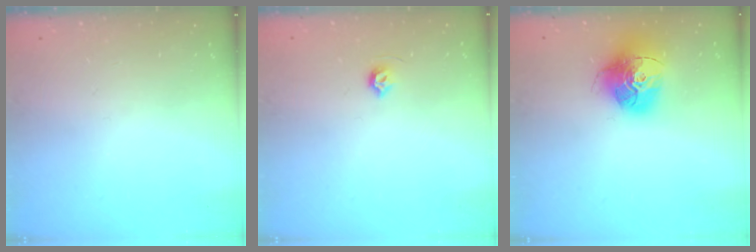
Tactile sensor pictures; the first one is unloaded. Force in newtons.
{"total": 4.5, "press": 4.5, "slide": 0.7}
{"total": 16.5, "press": 16.4, "slide": 1.5}